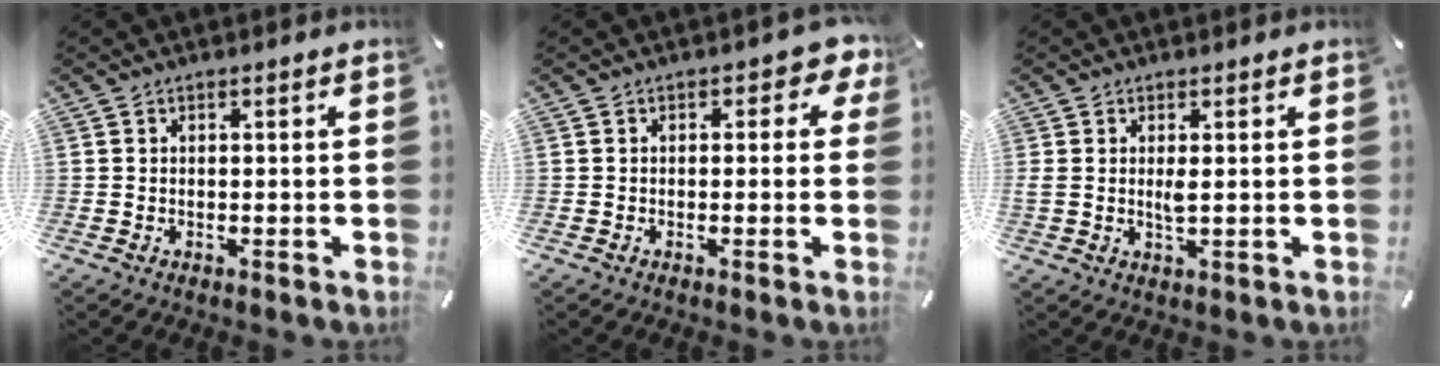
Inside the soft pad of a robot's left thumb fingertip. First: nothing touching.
{"total": 3.4, "force": [0.6, 2.2, 2.4], "torque": [-0.026, 0.003, 0.003]}
{"total": 2.6, "force": [0.5, 0.8, 2.5], "torque": [-0.043, -0.004, 0.006]}